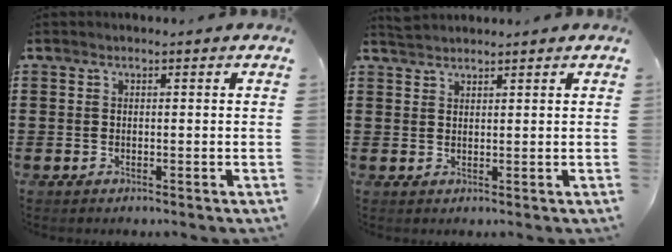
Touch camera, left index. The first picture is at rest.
{"total": 1.6, "force": [1.6, 0.0, 0.1], "torque": [-0.006, 0.001, 0.032]}